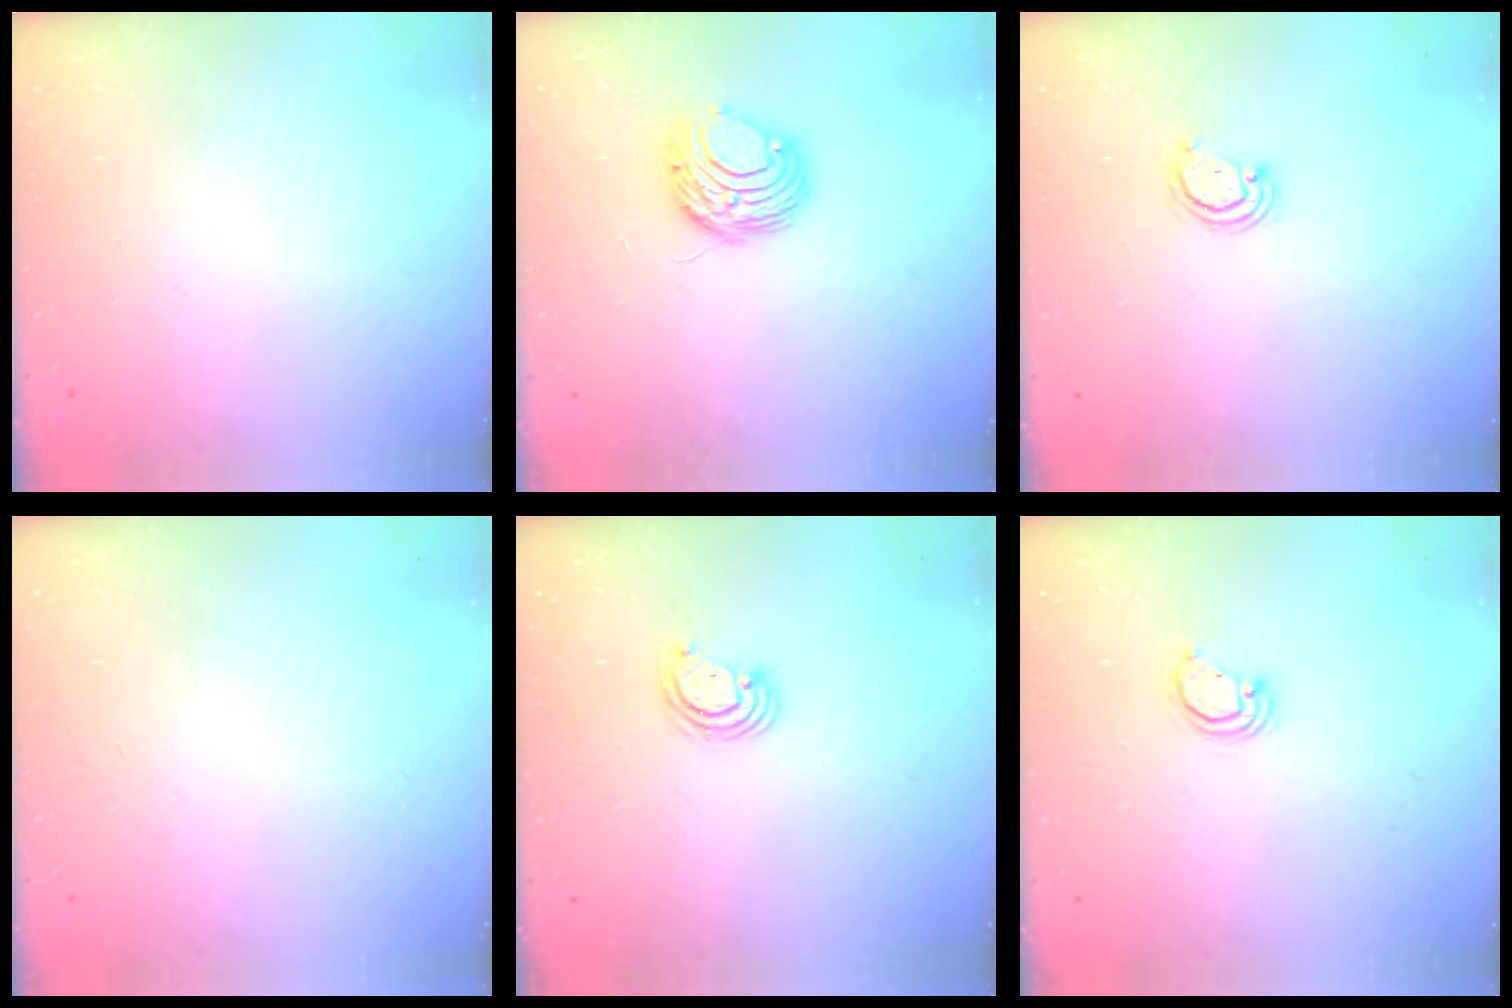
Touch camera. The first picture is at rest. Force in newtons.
{"total": 9.2, "press": 9.1, "slide": 0.8}
{"total": 2.5, "press": 2.4, "slide": 0.2}
{"total": 0.0}
{"total": 2.4, "press": 2.4, "slide": 0.2}
{"total": 3.2, "press": 3.1, "slide": 0.3}